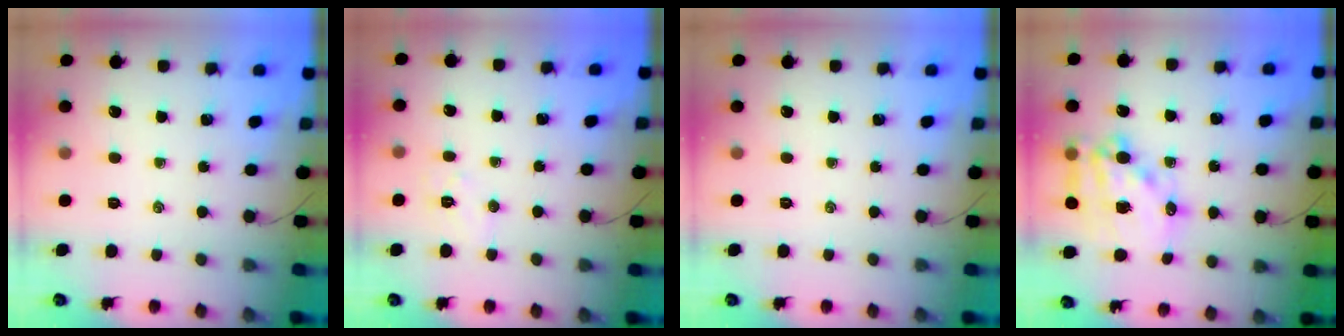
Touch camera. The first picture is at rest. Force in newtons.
{"total": 5.8, "press": 5.7, "slide": 1.0}
{"total": 0.0}
{"total": 16.4, "press": 16.1, "slide": 3.3}